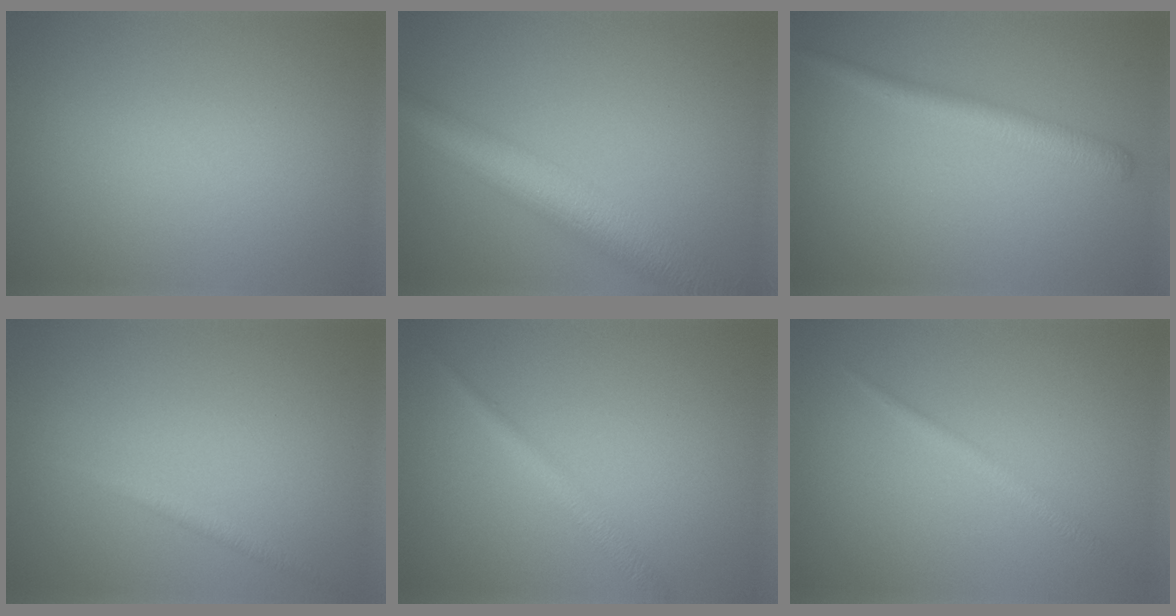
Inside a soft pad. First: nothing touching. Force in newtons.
{"total": 7.7, "press": 7.7, "slide": 0.3}
{"total": 2.6, "press": 2.6, "slide": 0.1}
{"total": 1.1, "press": 1.1, "slide": 0.0}
{"total": 1.8, "press": 1.8, "slide": 0.0}
{"total": 1.3, "press": 1.3, "slide": 0.0}